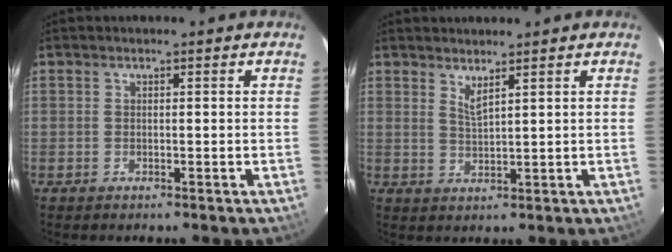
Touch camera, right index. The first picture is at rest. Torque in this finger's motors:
{"motor_torque": [0.01, 0.10, -0.04, 0.02]}